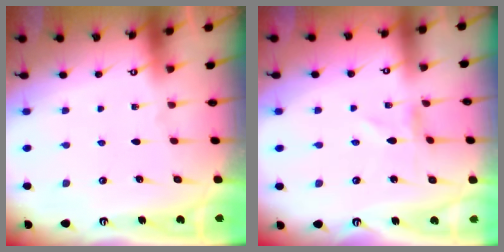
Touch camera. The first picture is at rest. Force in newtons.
{"total": 0.8, "press": 0.8, "slide": 0.1}